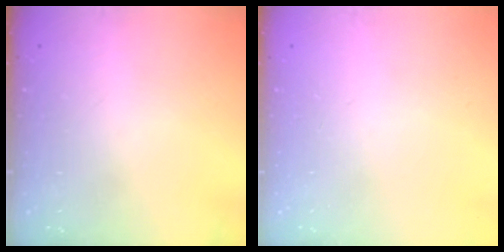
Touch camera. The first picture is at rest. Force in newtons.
{"total": 0.0}